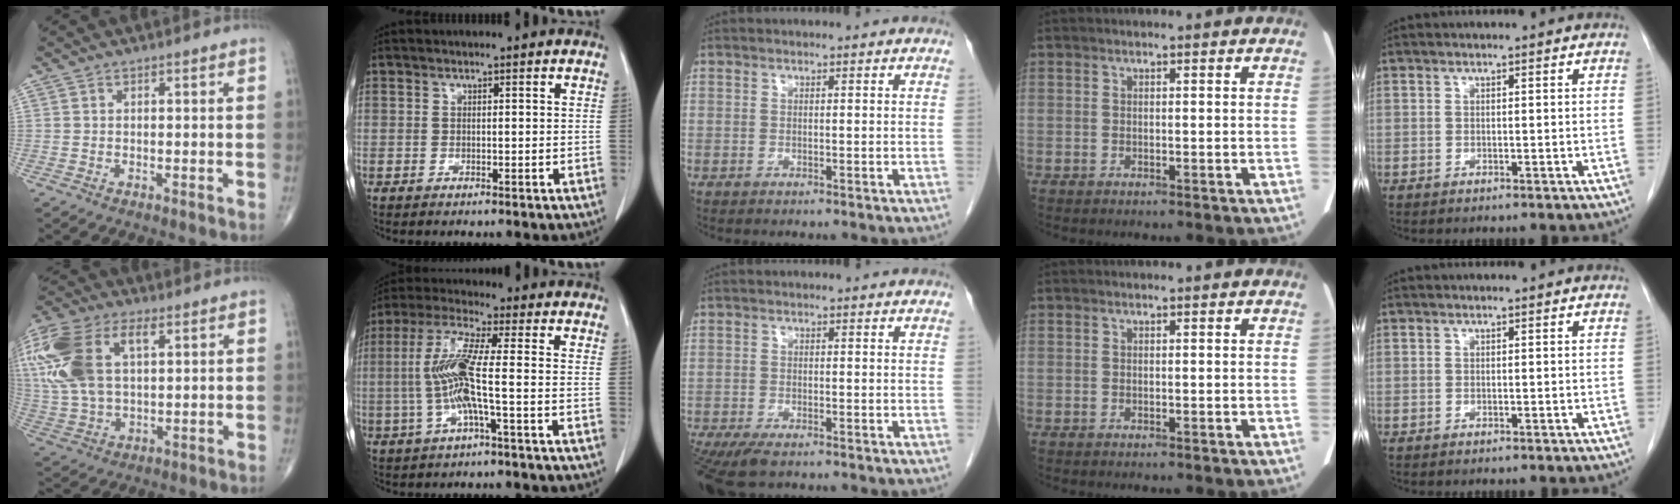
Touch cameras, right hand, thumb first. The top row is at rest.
{"thumb": {"total": 21.8, "force": [6.8, 12.1, 16.8], "torque": [-0.403, 0.016, 0.127]}, "index": {"total": 8.8, "force": [-1.1, 0.5, 8.7], "torque": [-0.189, 0.012, -0.028]}, "middle": {"total": 7.5, "force": [-5.8, 2.1, 4.4], "torque": [-0.077, -0.017, -0.095]}}